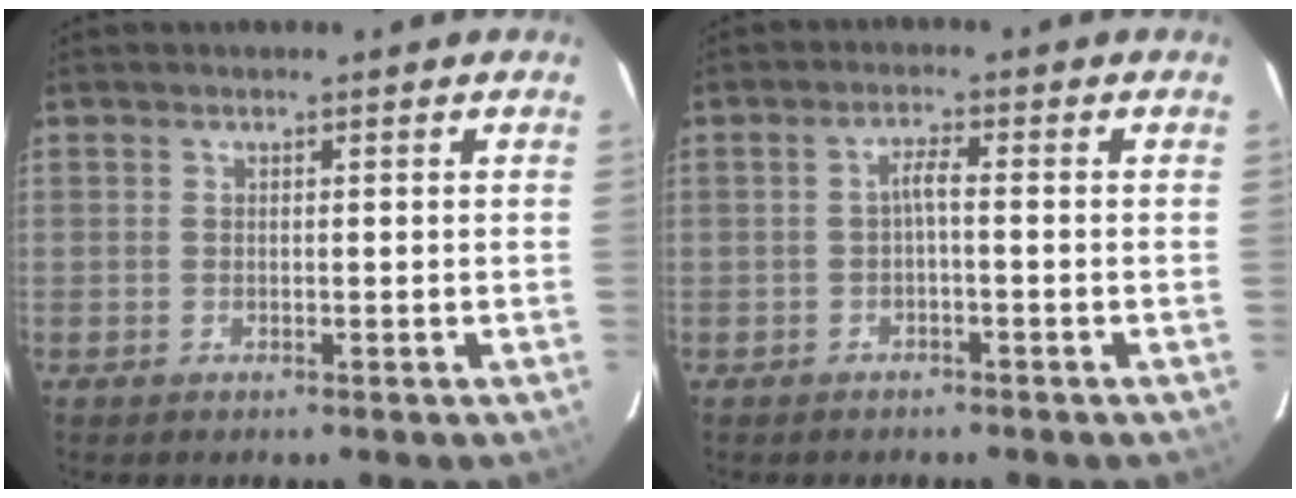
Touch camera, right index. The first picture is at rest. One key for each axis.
{"total": 2.0, "fx": -0.8, "fy": 0.1, "fz": 1.8, "tx": -0.037, "ty": 0.006, "tz": -0.014}